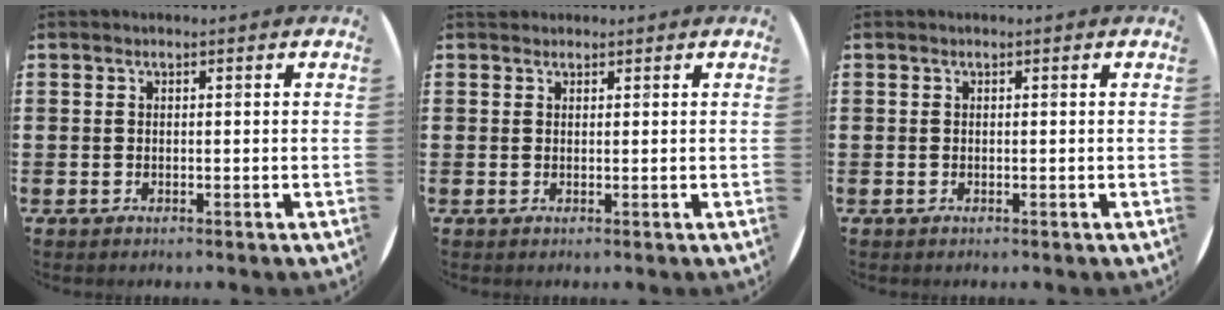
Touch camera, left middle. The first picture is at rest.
{"total": 0.7, "force": [0.6, 0.3, -0.1], "torque": [0.010, 0.001, 0.011]}
{"total": 0.0}